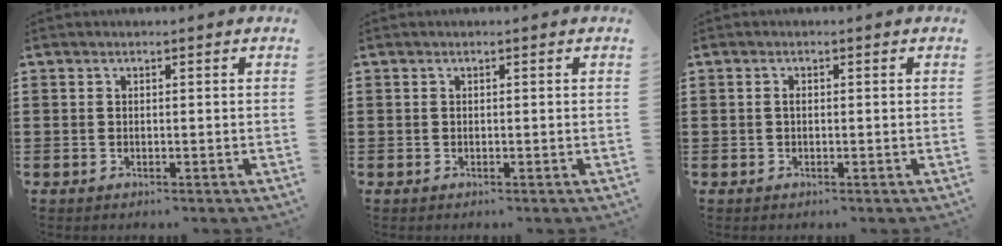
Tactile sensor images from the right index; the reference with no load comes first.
{"total": 0.0}
{"total": 0.7, "force": [0.0, 0.3, 0.6], "torque": [-0.015, -0.003, 0.000]}